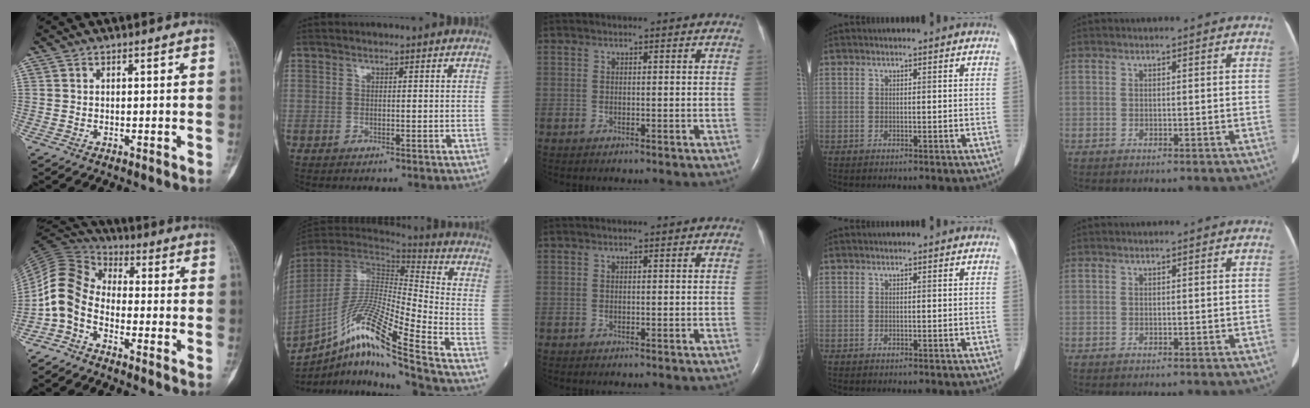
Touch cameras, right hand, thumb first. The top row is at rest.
{"thumb": {"total": 8.3, "force": [-3.6, 5.4, 5.2], "torque": [-0.101, 0.054, -0.092]}, "index": {"total": 19.5, "force": [-13.4, -1.0, 14.1], "torque": [-0.303, -0.022, -0.256]}}